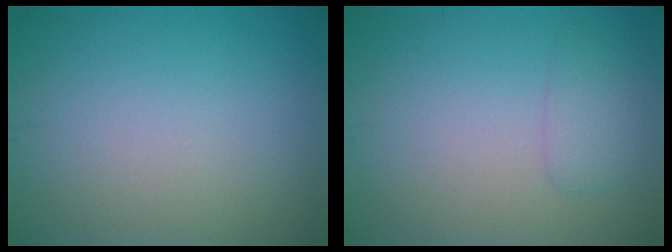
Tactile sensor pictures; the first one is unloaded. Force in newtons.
{"total": 1.6, "press": 1.6, "slide": 0.0}